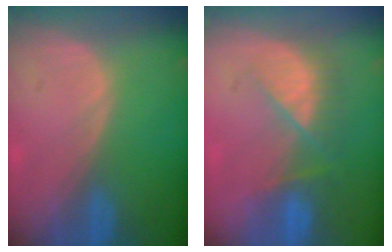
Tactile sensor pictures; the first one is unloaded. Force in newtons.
{"total": 7.6, "press": 6.9, "slide": 3.1}